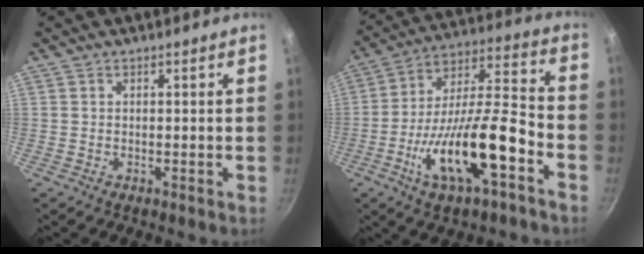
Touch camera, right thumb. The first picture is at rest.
{"total": 19.9, "force": [-8.0, 6.2, 17.2], "torque": [-0.289, 0.046, -0.142]}